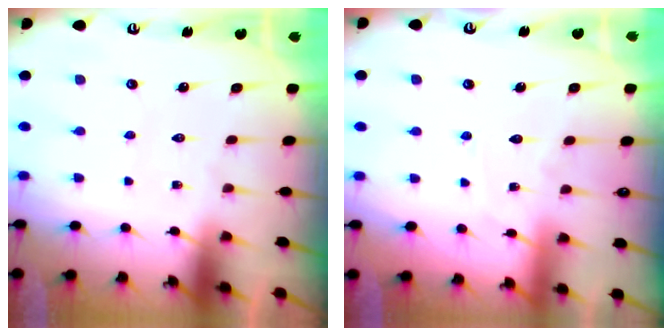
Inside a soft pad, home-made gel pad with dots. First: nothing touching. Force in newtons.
{"total": 6.3, "press": 6.3, "slide": 0.6}